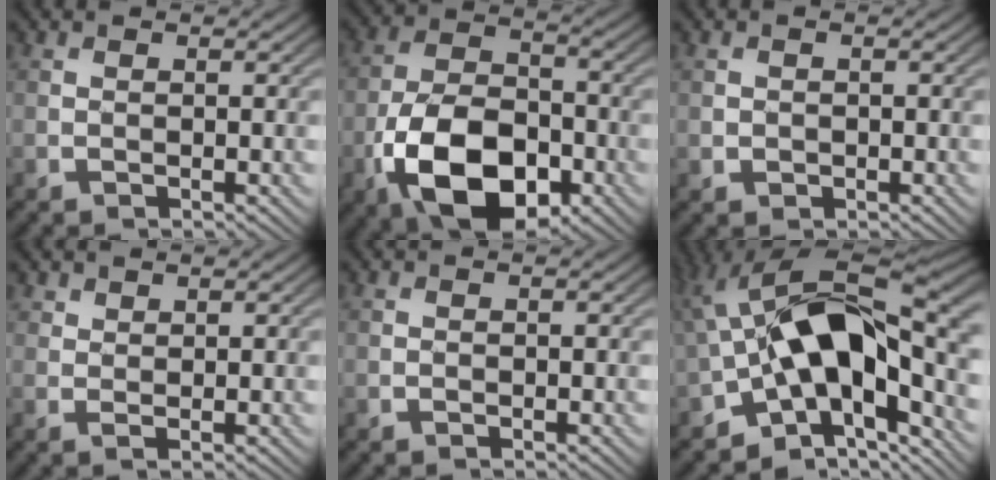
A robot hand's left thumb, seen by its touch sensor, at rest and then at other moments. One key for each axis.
{"total": 14.0, "fx": -5.8, "fy": 8.0, "fz": 9.9, "tx": -0.215, "ty": -0.021, "tz": -0.112}
{"total": 1.0, "fx": -0.2, "fy": 0.9, "fz": 0.3, "tx": -0.004, "ty": -0.007, "tz": -0.005}
{"total": 1.4, "fx": 1.1, "fy": 0.6, "fz": 0.6, "tx": -0.014, "ty": -0.001, "tz": 0.024}
{"total": 0.0}
{"total": 17.0, "fx": -1.1, "fy": 9.4, "fz": 14.1, "tx": -0.216, "ty": 0.025, "tz": -0.043}